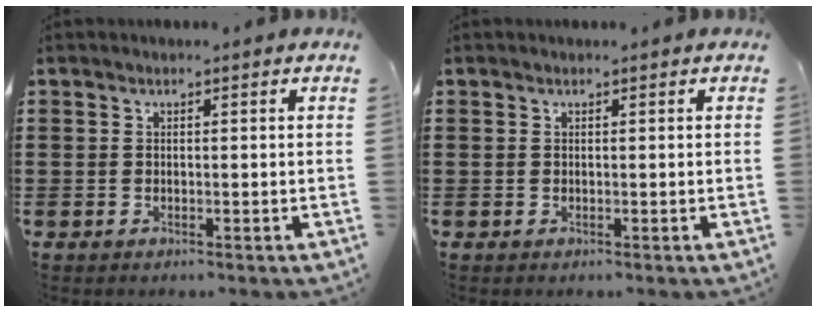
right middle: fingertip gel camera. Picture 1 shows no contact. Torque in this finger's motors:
{"motor_torque": [0.00, 0.00, 0.01, -0.01]}